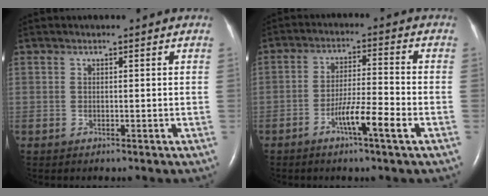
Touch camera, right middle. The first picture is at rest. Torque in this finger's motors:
{"motor_torque": [0.58, -0.57, 0.09, 0.10]}